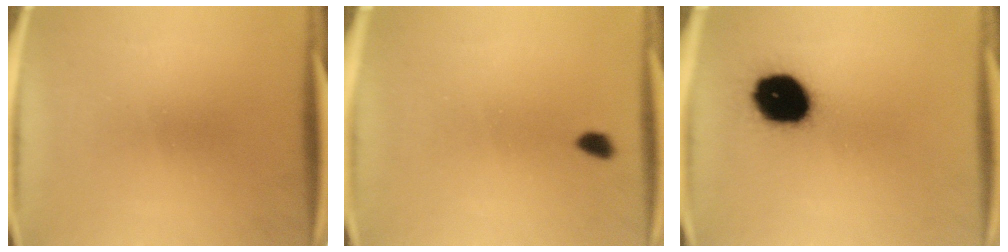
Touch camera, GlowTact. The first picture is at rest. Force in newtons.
{"total": 1.7}
{"total": 16.3}